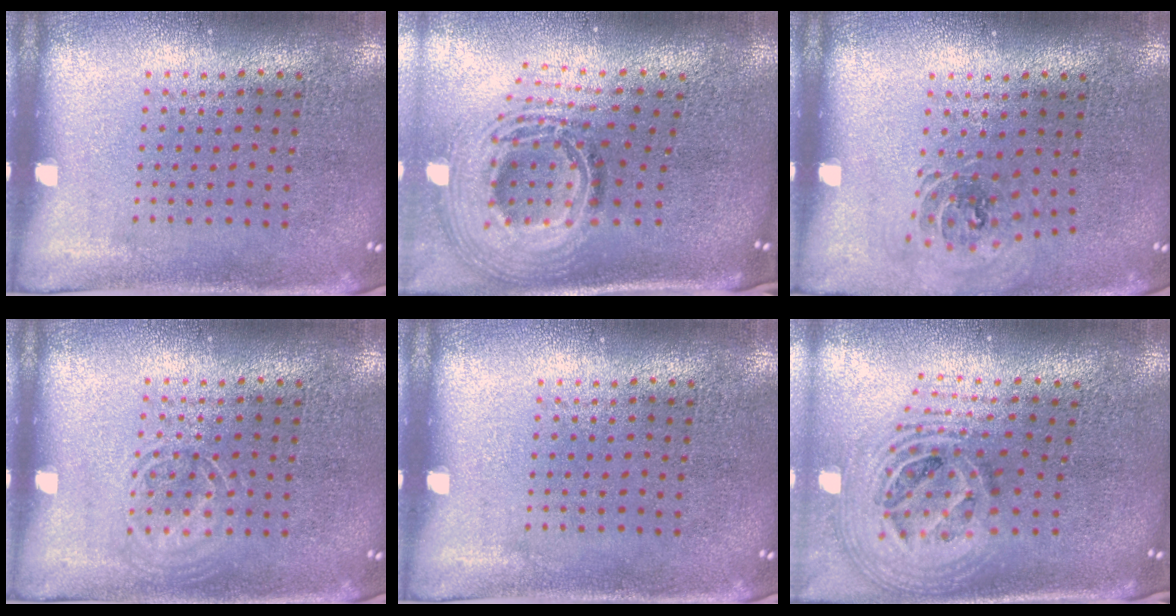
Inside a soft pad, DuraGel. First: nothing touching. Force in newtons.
{"total": 2.6, "press": 1.9, "slide": 1.8}
{"total": 0.8, "press": 0.8, "slide": 0.1}
{"total": 1.6, "press": 1.6, "slide": 0.2}
{"total": 0.0}
{"total": 2.7, "press": 1.9, "slide": 1.9}